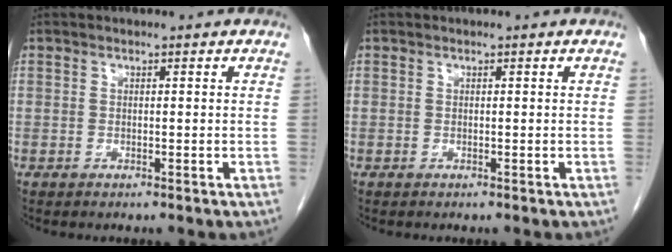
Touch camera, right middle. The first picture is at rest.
{"total": 0.0}